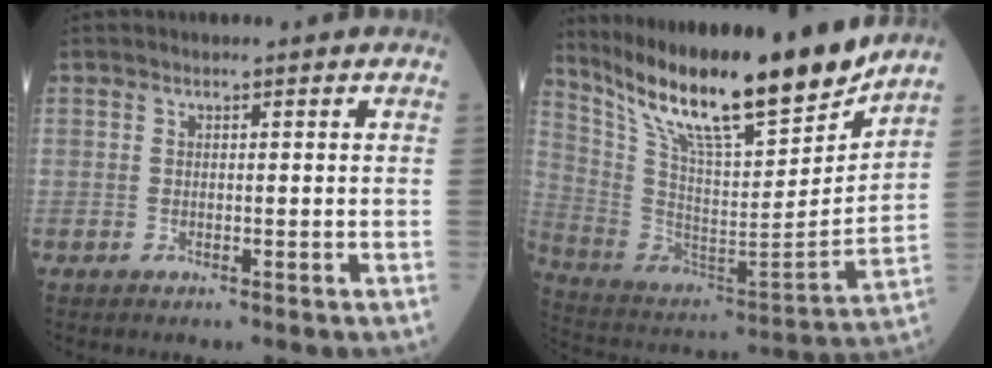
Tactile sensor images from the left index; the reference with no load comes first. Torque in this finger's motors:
{"motor_torque": [1.33, -0.81, 0.37, 0.21]}